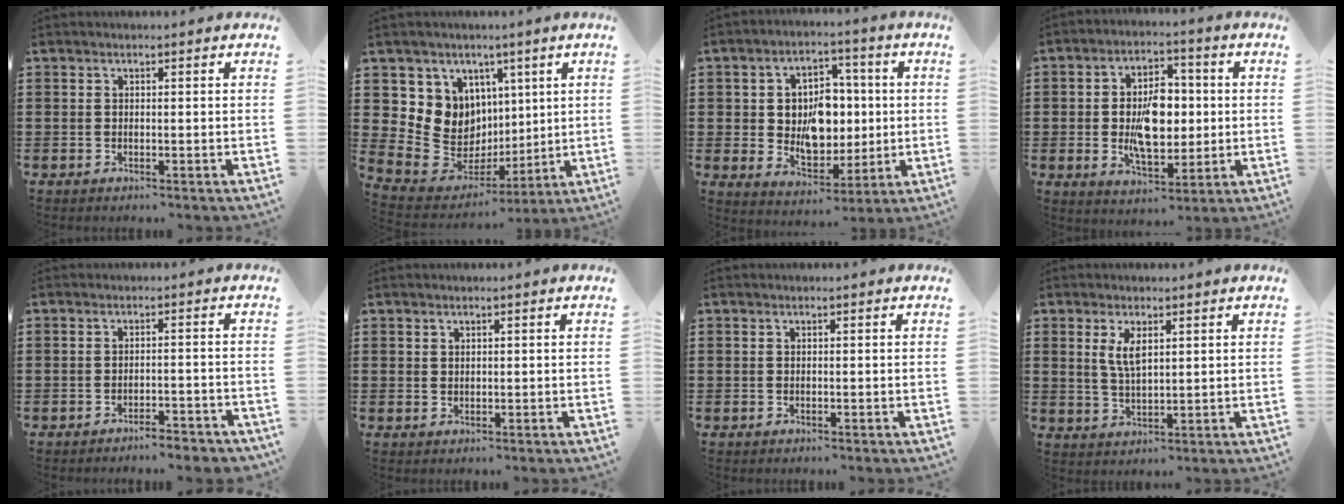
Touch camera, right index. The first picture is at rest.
{"total": 10.2, "force": [1.7, 9.8, 2.6], "torque": [-0.075, -0.026, 0.040]}
{"total": 9.2, "force": [0.3, 7.0, 6.0], "torque": [-0.105, 0.016, 0.008]}
{"total": 9.6, "force": [-0.3, 5.5, 7.8], "torque": [-0.142, 0.007, -0.009]}
{"total": 2.6, "force": [-2.6, 0.1, 0.5], "torque": [-0.012, 0.000, -0.053]}
{"total": 1.0, "force": [0.8, 0.6, 0.2], "torque": [-0.004, 0.002, 0.015]}
{"total": 0.0}
{"total": 3.8, "force": [1.5, 1.5, 3.2], "torque": [-0.068, 0.005, 0.025]}